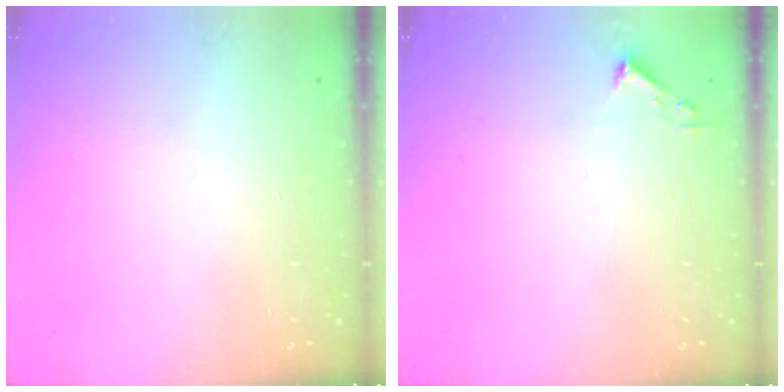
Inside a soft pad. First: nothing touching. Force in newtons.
{"total": 2.4, "press": 2.4, "slide": 0.3}